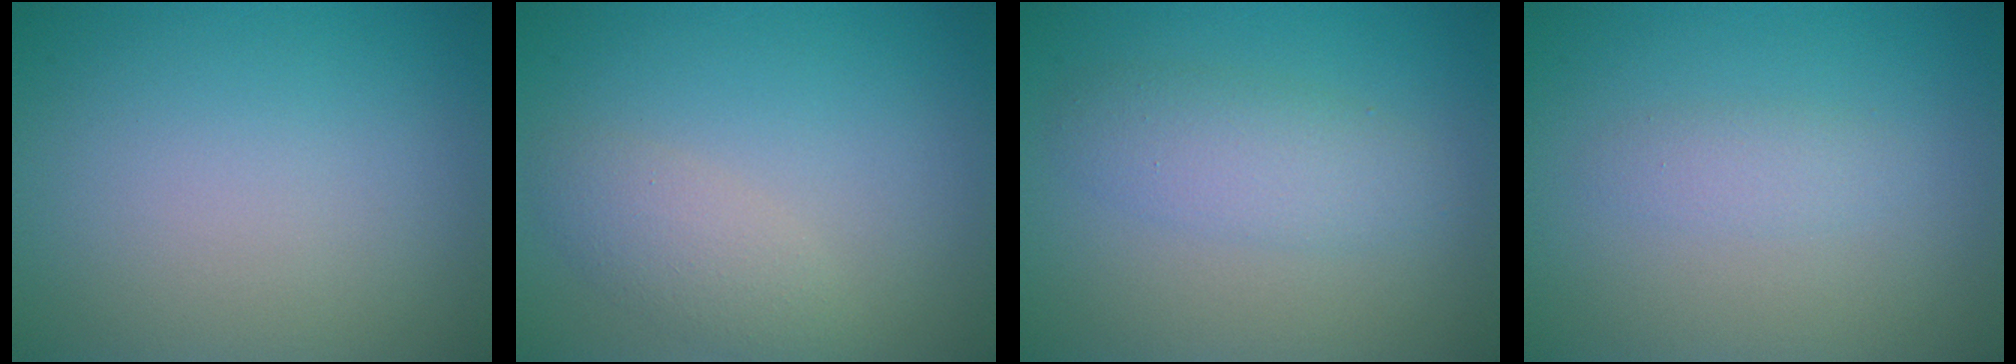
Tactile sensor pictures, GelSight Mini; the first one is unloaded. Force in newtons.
{"total": 2.5, "press": 2.5, "slide": 0.1}
{"total": 3.0, "press": 3.0, "slide": 0.2}
{"total": 1.5, "press": 1.5, "slide": 0.1}